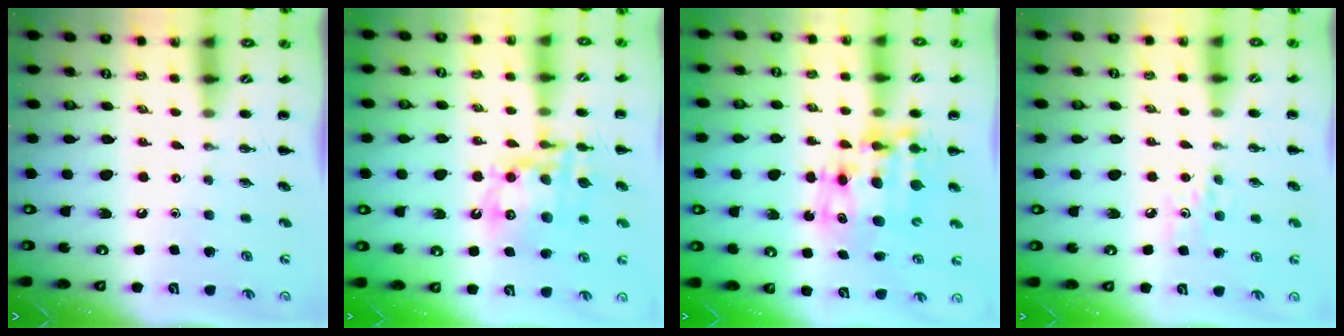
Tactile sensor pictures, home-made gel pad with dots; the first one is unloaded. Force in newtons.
{"total": 15.9, "press": 15.5, "slide": 3.5}
{"total": 11.1, "press": 10.8, "slide": 2.7}
{"total": 5.2, "press": 5.0, "slide": 1.6}